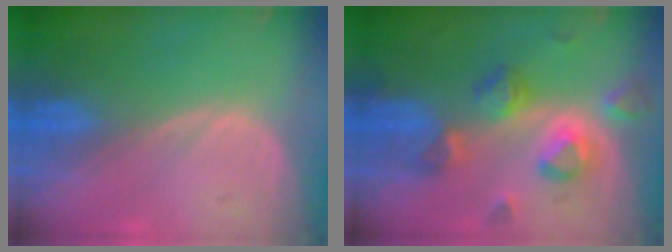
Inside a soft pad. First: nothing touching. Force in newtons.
{"total": 7.4, "press": 7.3, "slide": 1.1}